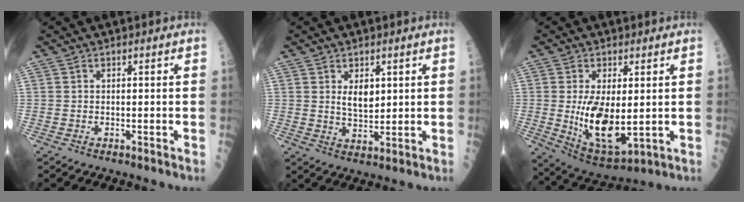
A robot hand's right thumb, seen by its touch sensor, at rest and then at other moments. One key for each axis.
{"total": 4.5, "fx": 1.5, "fy": 2.5, "fz": 3.4, "tx": -0.043, "ty": -0.015, "tz": 0.030}
{"total": 12.9, "fx": -0.1, "fy": 6.0, "fz": 11.4, "tx": -0.195, "ty": -0.024, "tz": 0.017}